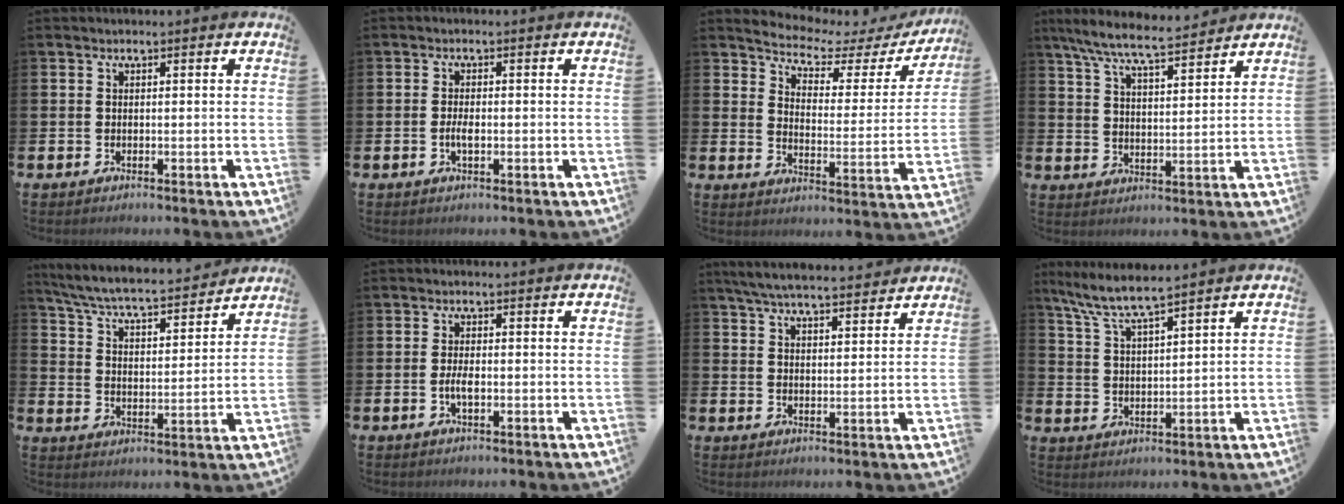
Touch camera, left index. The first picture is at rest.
{"total": 1.9, "force": [-0.4, 0.7, 1.7], "torque": [-0.030, -0.001, -0.009]}
{"total": 4.3, "force": [3.9, 1.5, 1.2], "torque": [-0.045, -0.034, 0.057]}
{"total": 8.2, "force": [7.6, 0.8, 2.9], "torque": [-0.085, -0.039, 0.137]}
{"total": 6.7, "force": [6.3, 0.7, 2.1], "torque": [-0.073, -0.051, 0.107]}
{"total": 2.4, "force": [-0.5, 0.9, 2.1], "torque": [-0.037, 0.001, -0.010]}
{"total": 6.0, "force": [5.8, 0.5, 1.5], "torque": [-0.044, -0.028, 0.104]}
{"total": 6.3, "force": [5.9, -0.1, 2.3], "torque": [-0.070, -0.029, 0.103]}